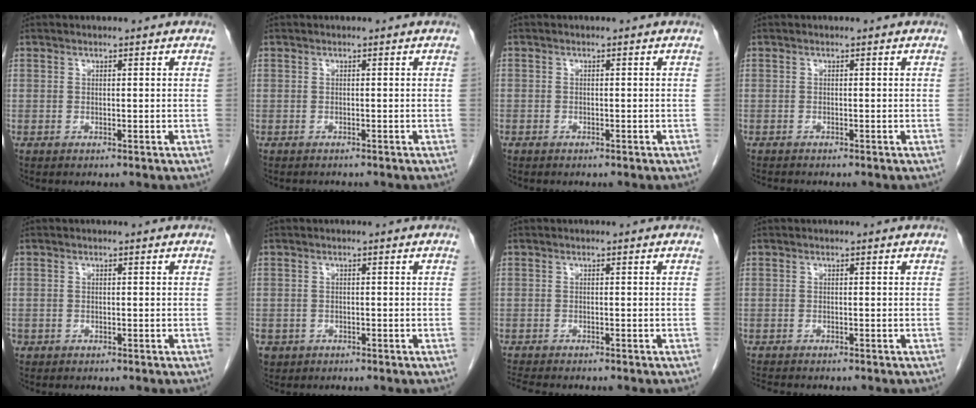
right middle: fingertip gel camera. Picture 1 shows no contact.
{"total": 1.5, "force": [-1.4, 0.6, 0.2], "torque": [-0.008, -0.002, -0.020]}
{"total": 0.6, "force": [-0.5, 0.4, 0.0], "torque": [-0.007, 0.002, -0.009]}
{"total": 1.6, "force": [-1.5, 0.2, 0.5], "torque": [-0.014, -0.004, -0.022]}
{"total": 0.8, "force": [-0.4, 0.6, 0.1], "torque": [-0.008, 0.002, -0.007]}
{"total": 3.0, "force": [-1.8, 2.4, 0.7], "torque": [-0.014, -0.001, -0.026]}
{"total": 4.9, "force": [-4.4, 0.9, 2.1], "torque": [-0.033, -0.010, -0.069]}
{"total": 2.9, "force": [-2.6, 0.5, 1.1], "torque": [-0.019, -0.007, -0.039]}